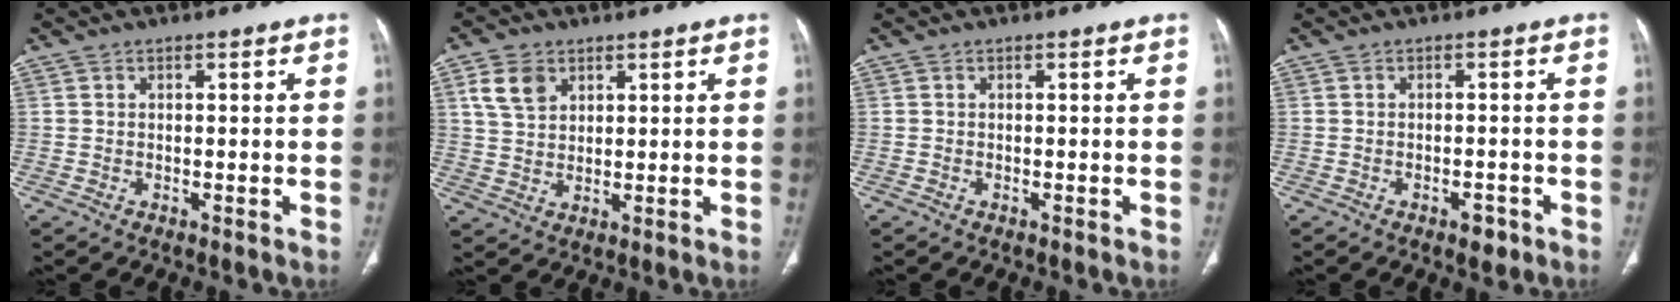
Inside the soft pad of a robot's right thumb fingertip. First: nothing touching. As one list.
[{"total": 6.2, "force": [2.9, 4.3, 3.3], "torque": [-0.051, -0.006, 0.061]}, {"total": 0.0}, {"total": 2.7, "force": [-1.6, 1.3, 1.8], "torque": [-0.019, 0.007, -0.018]}]